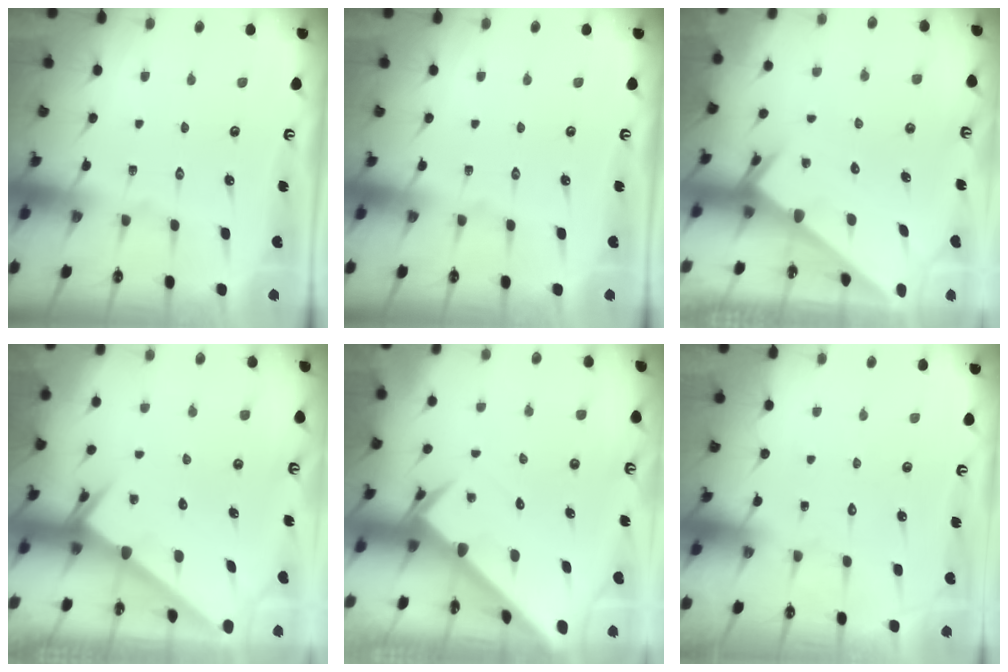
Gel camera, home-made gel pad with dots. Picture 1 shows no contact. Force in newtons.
{"total": 0.0}
{"total": 2.0, "press": 2.0, "slide": 0.1}
{"total": 2.2, "press": 2.2, "slide": 0.1}
{"total": 3.0, "press": 3.0, "slide": 0.2}
{"total": 1.4, "press": 1.4, "slide": 0.1}